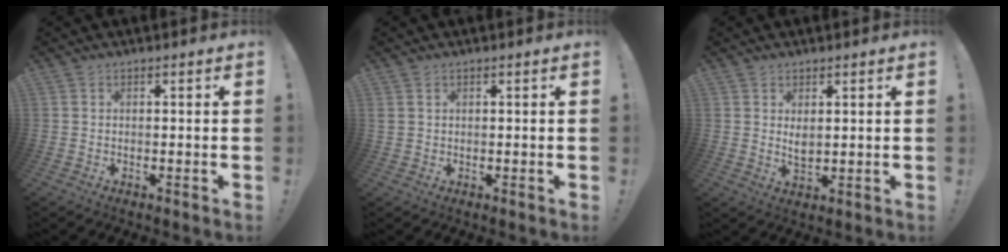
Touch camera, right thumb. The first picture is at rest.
{"total": 1.4, "force": [0.8, 1.0, 0.7], "torque": [-0.014, 0.003, 0.015]}
{"total": 3.4, "force": [1.9, 1.6, 2.4], "torque": [-0.027, -0.017, 0.030]}